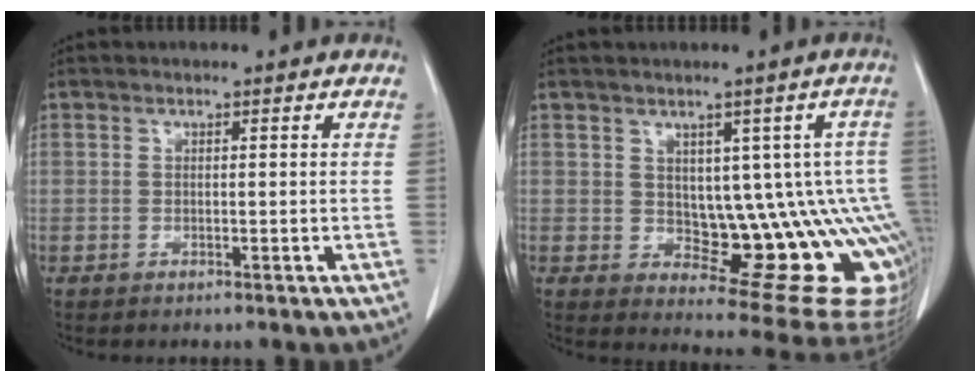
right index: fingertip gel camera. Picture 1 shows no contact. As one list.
[{"total": 13.8, "force": [-0.7, 6.2, 12.3], "torque": [-0.102, 0.015, 0.008]}]